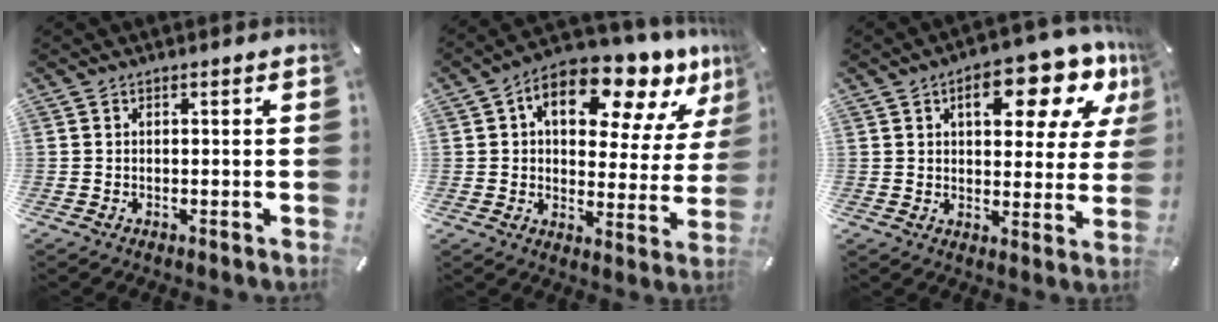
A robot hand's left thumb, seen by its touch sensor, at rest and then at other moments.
{"total": 16.6, "force": [10.0, 8.3, 10.3], "torque": [-0.144, -0.060, 0.165]}
{"total": 16.4, "force": [8.2, 7.9, 11.8], "torque": [-0.138, -0.042, 0.127]}